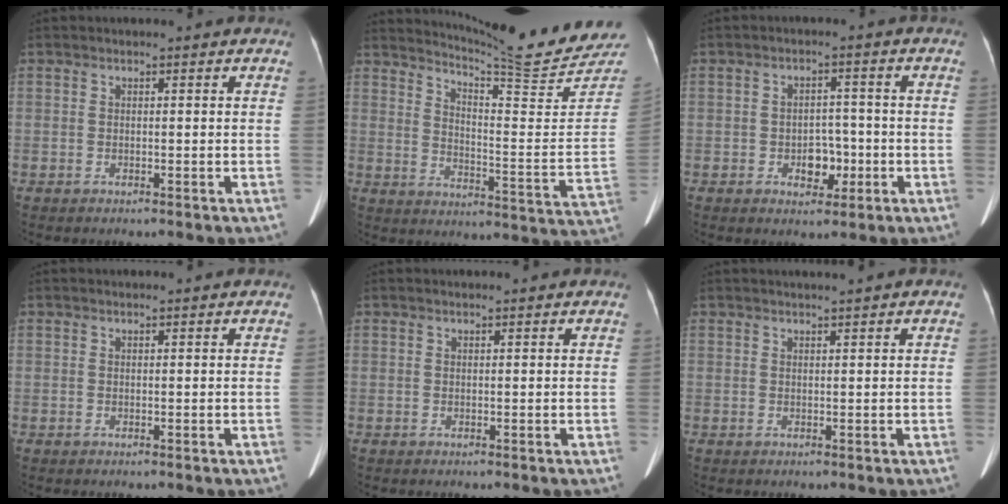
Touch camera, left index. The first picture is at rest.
{"total": 18.8, "force": [18.2, -1.6, 4.5], "torque": [-0.079, -0.124, 0.234]}
{"total": 4.1, "force": [-1.3, 2.8, 2.7], "torque": [-0.037, 0.008, -0.014]}
{"total": 1.0, "force": [0.9, 0.0, 0.4], "torque": [-0.007, 0.014, 0.017]}
{"total": 1.2, "force": [1.1, 0.0, 0.5], "torque": [-0.007, 0.015, 0.021]}
{"total": 1.7, "force": [1.4, -0.3, 0.9], "torque": [-0.011, 0.010, 0.026]}